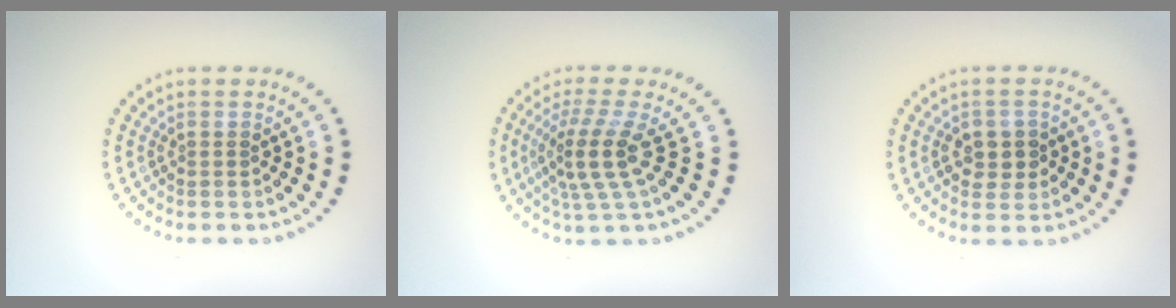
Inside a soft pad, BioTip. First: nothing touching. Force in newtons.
{"total": 4.0, "press": 2.9, "slide": 2.8}
{"total": 2.6, "press": 2.6, "slide": 0.3}